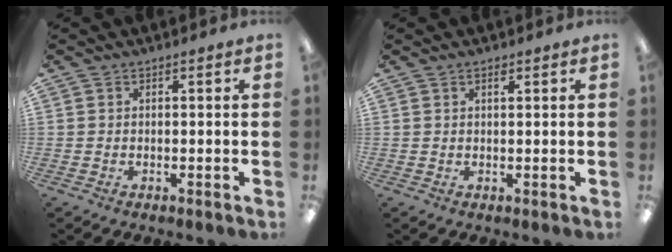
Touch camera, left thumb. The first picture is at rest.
{"total": 1.1, "force": [0.8, 0.4, 0.6], "torque": [-0.006, -0.002, 0.012]}